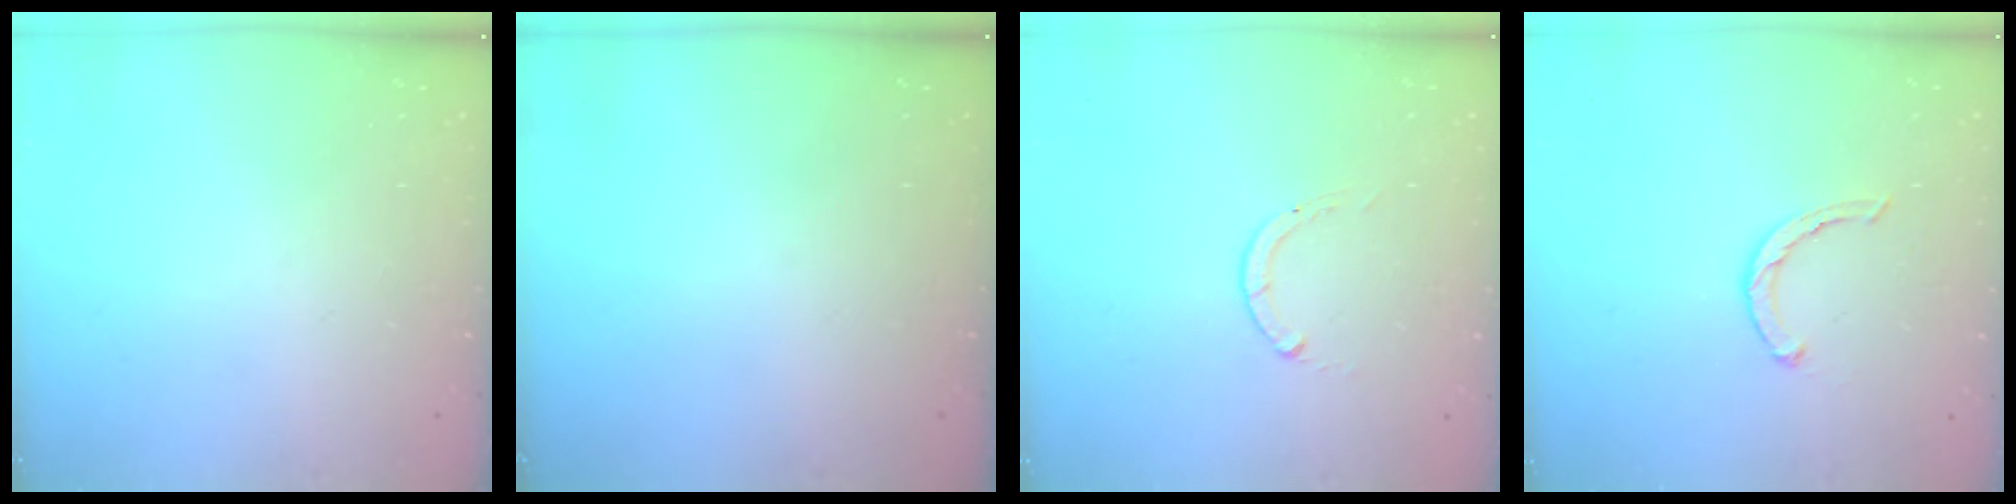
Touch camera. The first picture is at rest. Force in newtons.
{"total": 0.0}
{"total": 0.0}
{"total": 2.7, "press": 2.7, "slide": 0.4}